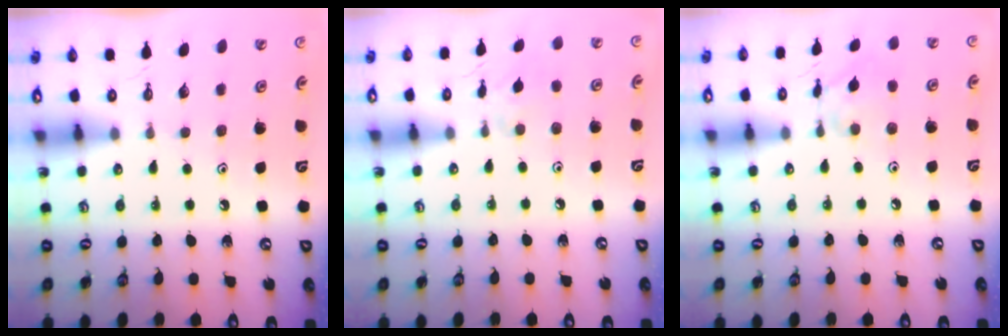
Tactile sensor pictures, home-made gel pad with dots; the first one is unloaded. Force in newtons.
{"total": 1.9, "press": 1.9, "slide": 0.5}
{"total": 8.5, "press": 8.5, "slide": 0.5}